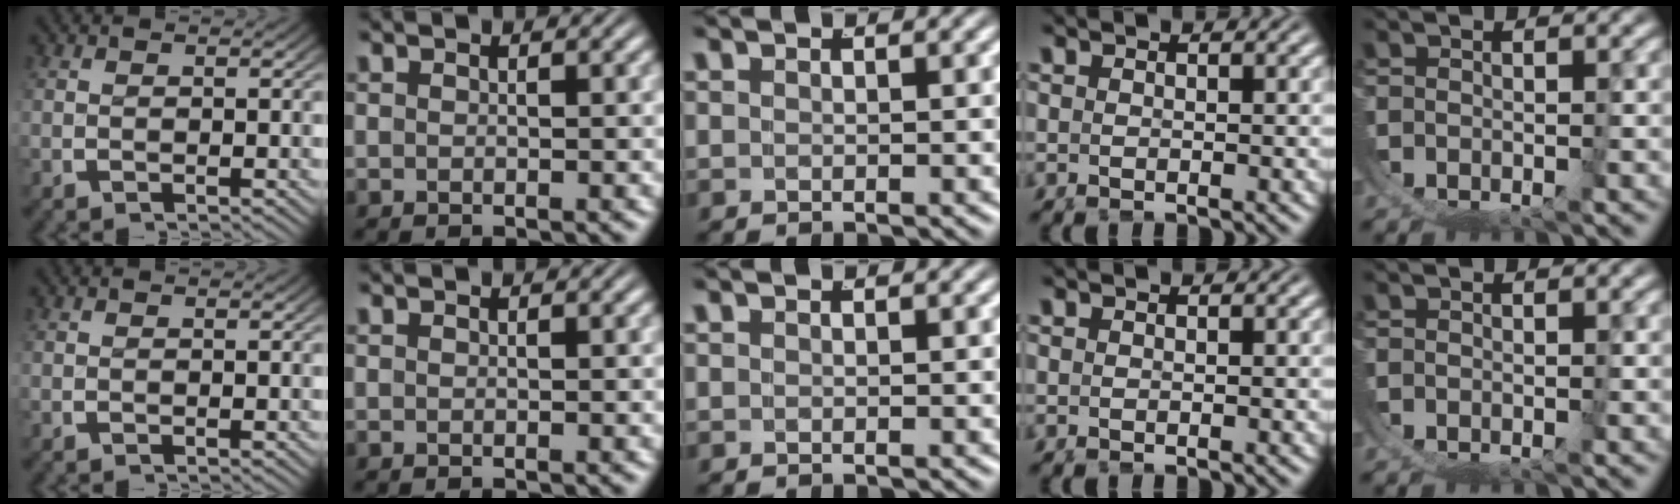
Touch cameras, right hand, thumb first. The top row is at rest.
{}